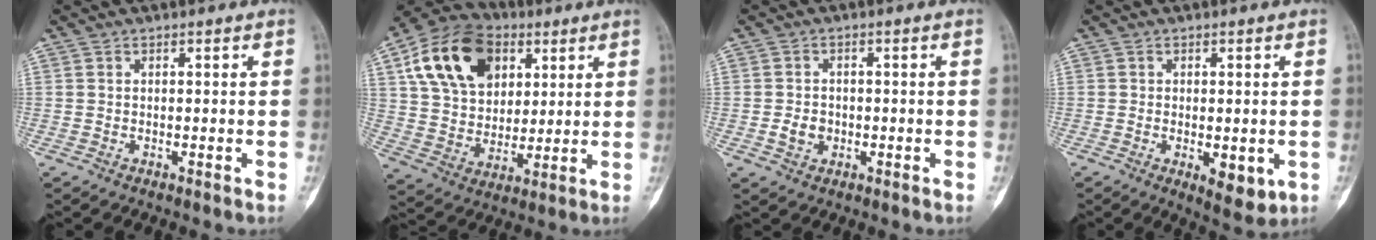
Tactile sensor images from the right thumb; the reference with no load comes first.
{"total": 19.4, "force": [7.5, 13.5, 11.7], "torque": [-0.188, -0.006, 0.131]}
{"total": 3.1, "force": [-0.7, 2.6, 1.6], "torque": [-0.021, 0.006, -0.011]}
{"total": 6.1, "force": [-1.6, 2.7, 5.2], "torque": [-0.067, -0.014, -0.015]}